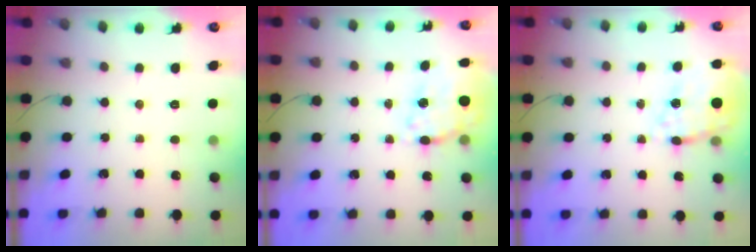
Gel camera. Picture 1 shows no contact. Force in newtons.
{"total": 8.6, "press": 7.7, "slide": 3.8}
{"total": 15.8, "press": 15.5, "slide": 3.2}